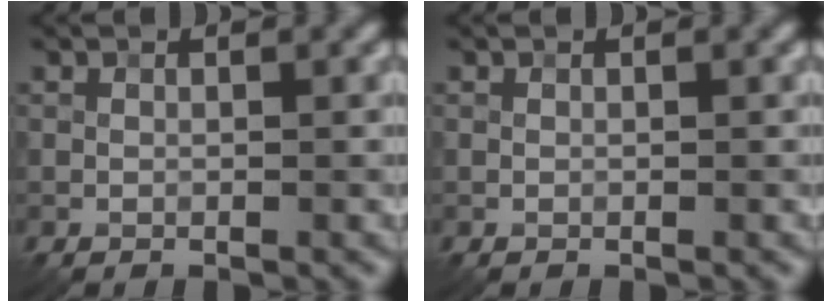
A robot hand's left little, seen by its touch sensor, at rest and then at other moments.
{"total": 0.0}